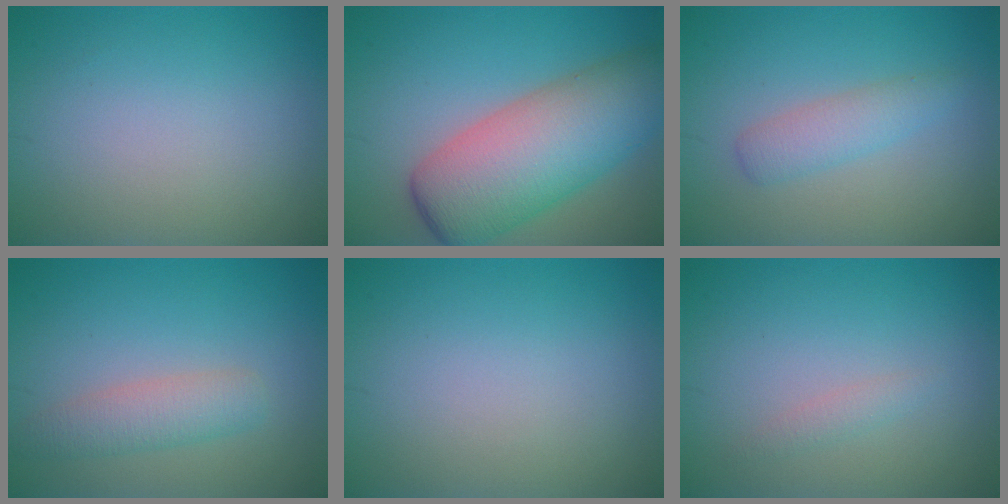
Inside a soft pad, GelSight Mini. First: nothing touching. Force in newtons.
{"total": 10.3, "press": 10.3, "slide": 0.4}
{"total": 2.4, "press": 2.4, "slide": 0.0}
{"total": 3.0, "press": 3.0, "slide": 0.1}
{"total": 0.0}
{"total": 0.9, "press": 0.9, "slide": 0.1}